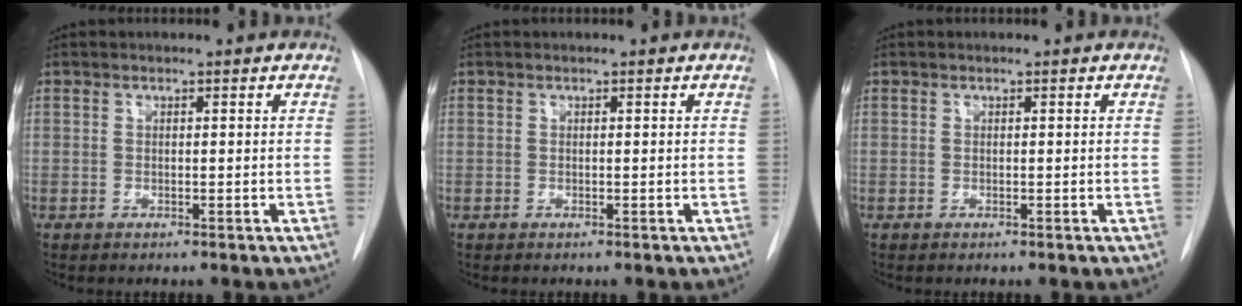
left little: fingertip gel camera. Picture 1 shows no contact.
{"total": 0.0}
{"total": 0.0}